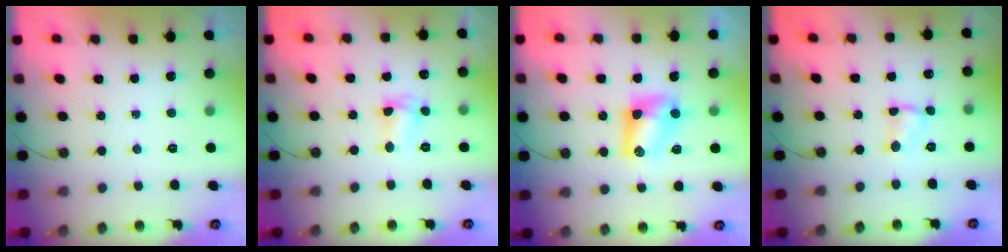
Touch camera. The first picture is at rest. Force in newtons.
{"total": 3.6, "press": 3.5, "slide": 0.3}
{"total": 7.3, "press": 7.3, "slide": 0.7}
{"total": 2.1, "press": 2.1, "slide": 0.3}